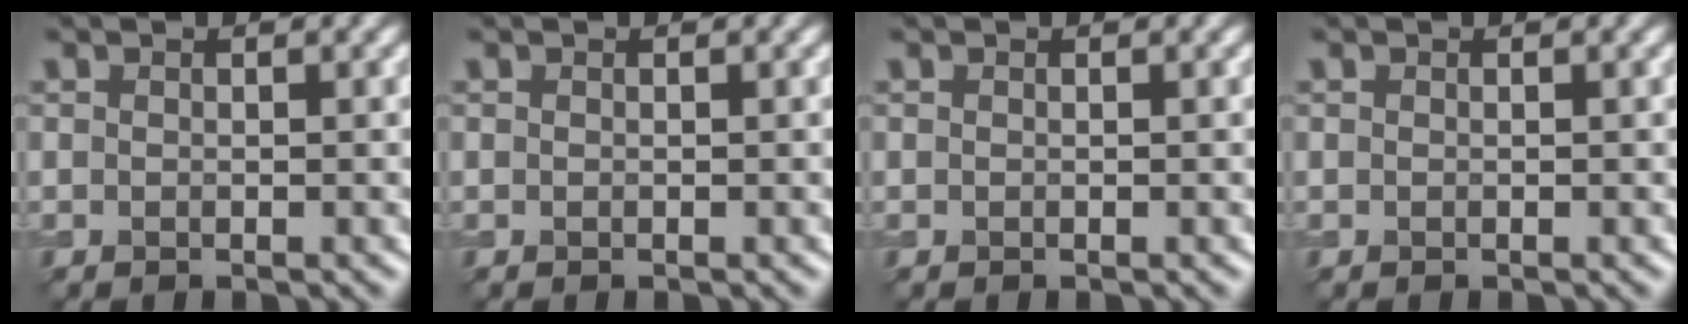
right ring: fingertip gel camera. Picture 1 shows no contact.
{"total": 0.0}
{"total": 0.0}
{"total": 0.0}